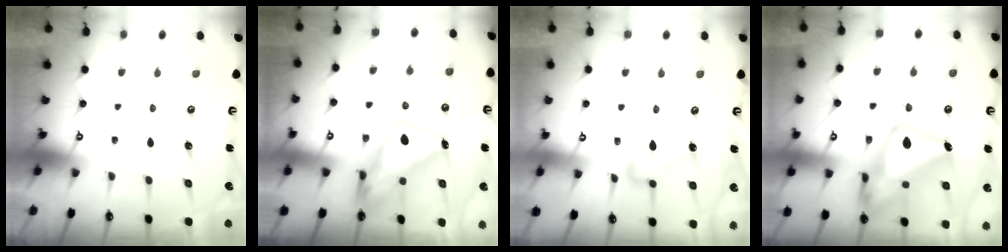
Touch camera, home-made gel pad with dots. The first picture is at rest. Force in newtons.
{"total": 14.2, "press": 14.1, "slide": 1.4}
{"total": 8.8, "press": 8.8, "slide": 0.7}
{"total": 23.4, "press": 23.3, "slide": 1.8}